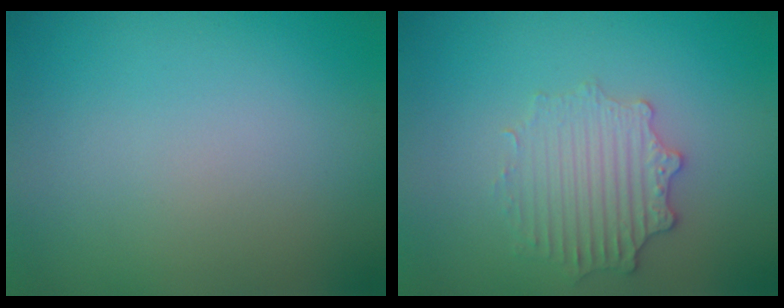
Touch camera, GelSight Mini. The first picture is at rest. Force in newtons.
{"total": 2.7, "press": 2.6, "slide": 0.5}